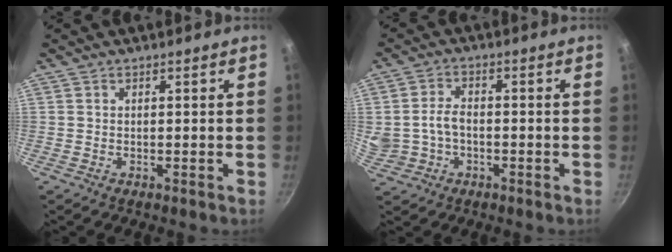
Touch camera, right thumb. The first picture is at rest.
{"total": 7.6, "force": [-0.9, 5.9, 4.8], "torque": [-0.089, 0.023, -0.011]}